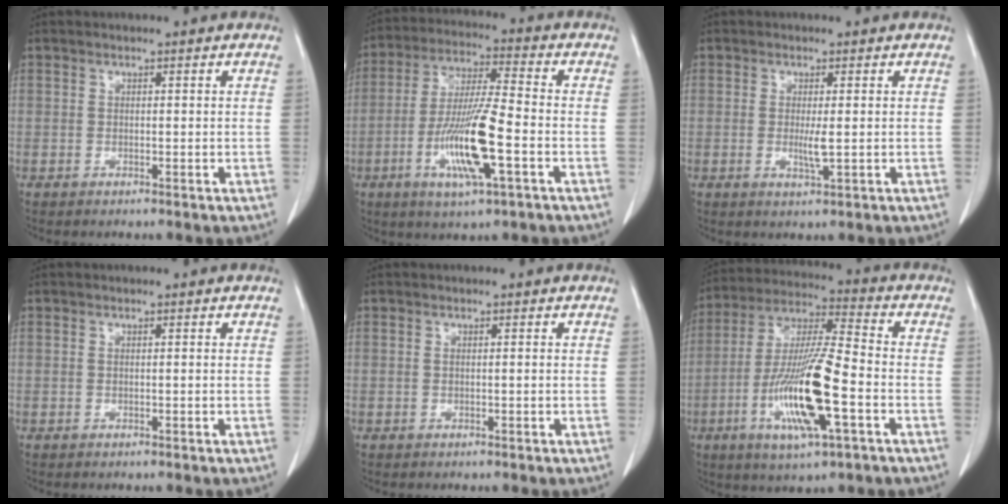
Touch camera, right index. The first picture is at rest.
{"total": 13.3, "force": [-4.2, 1.1, 12.5], "torque": [-0.246, -0.012, -0.078]}
{"total": 2.7, "force": [-0.2, 0.1, 2.6], "torque": [-0.052, -0.006, -0.002]}
{"total": 0.0}
{"total": 0.6, "force": [0.0, 0.1, 0.6], "torque": [-0.014, 0.000, 0.002]}
{"total": 17.8, "force": [-5.3, 1.7, 16.9], "torque": [-0.342, -0.017, -0.096]}